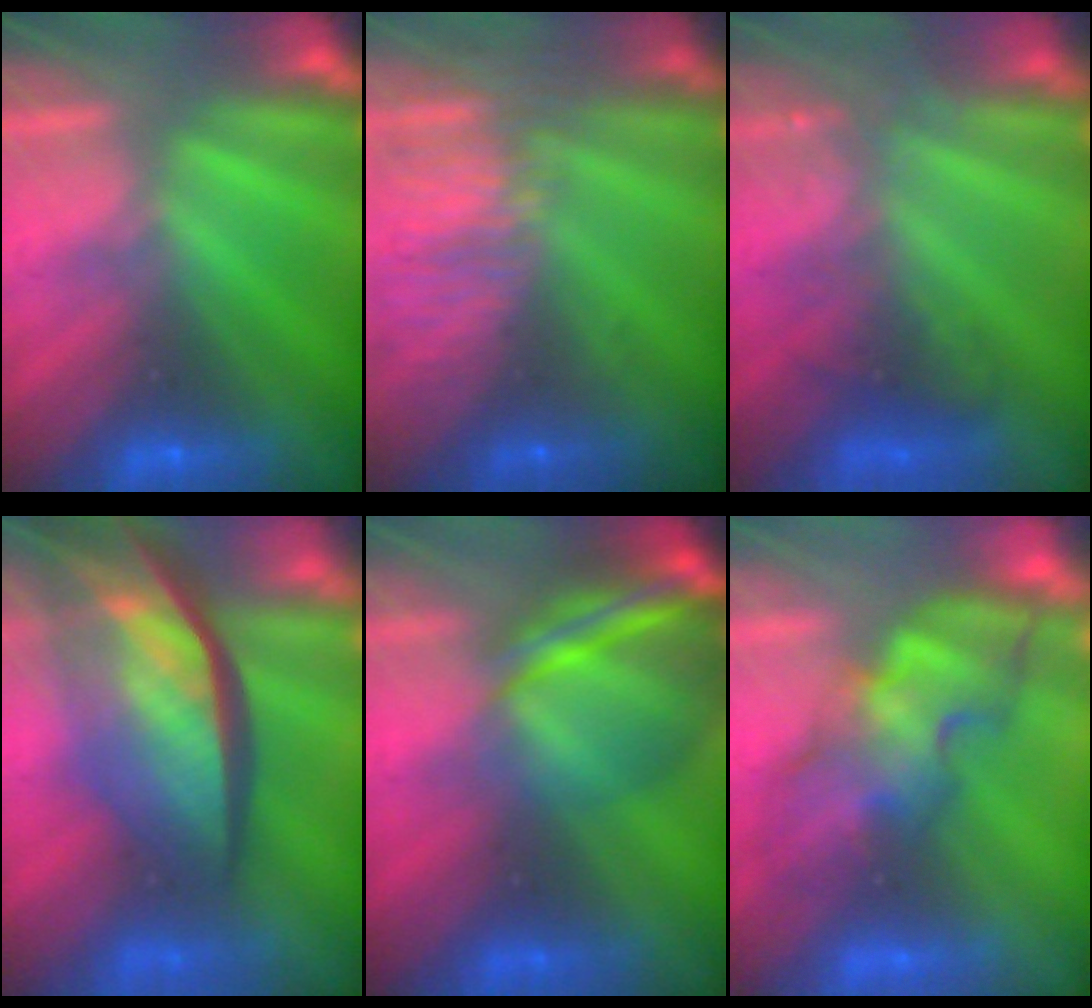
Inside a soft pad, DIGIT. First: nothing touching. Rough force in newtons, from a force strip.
{"total": 8.8}
{"total": 2.9}
{"total": 7.6}
{"total": 8.5}
{"total": 3.5}